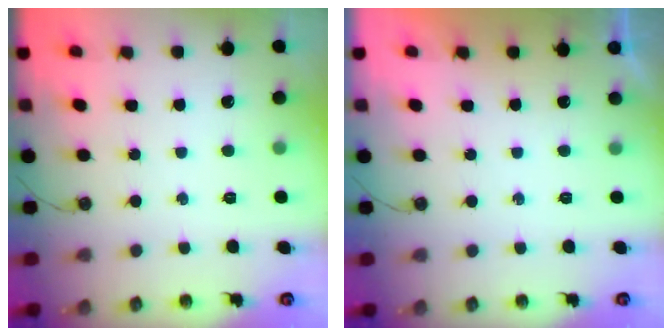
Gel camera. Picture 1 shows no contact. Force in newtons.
{"total": 0.0}